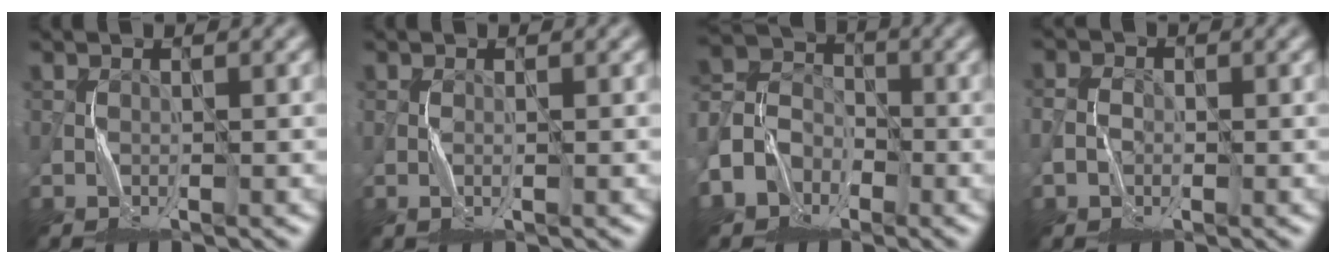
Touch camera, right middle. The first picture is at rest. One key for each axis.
{"total": 0.7, "fx": -0.2, "fy": 0.2, "fz": 0.6, "tx": -0.016, "ty": 0.001, "tz": -0.004}
{"total": 6.2, "fx": -3.1, "fy": 5.0, "fz": 2.2, "tx": -0.039, "ty": 0.002, "tz": -0.078}
{"total": 1.9, "fx": -0.6, "fy": 1.5, "fz": 1.0, "tx": -0.018, "ty": 0.002, "tz": -0.017}